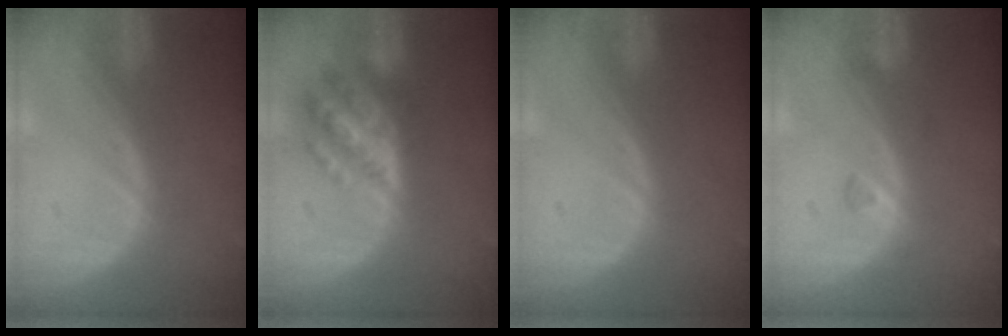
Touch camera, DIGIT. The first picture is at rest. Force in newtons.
{"total": 7.6, "press": 7.6, "slide": 0.5}
{"total": 0.0}
{"total": 1.5, "press": 1.5, "slide": 0.1}